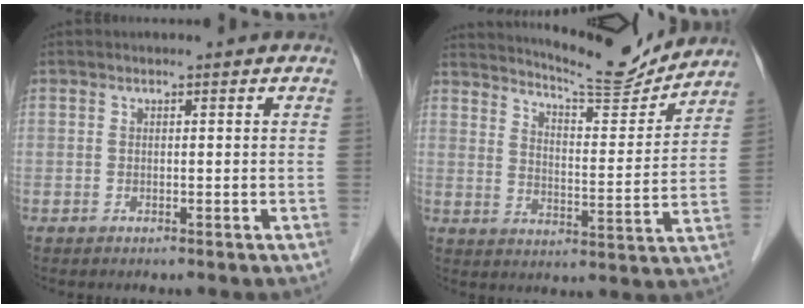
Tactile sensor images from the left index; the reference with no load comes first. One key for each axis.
{"total": 13.2, "fx": 12.7, "fy": 0.4, "fz": 3.3, "tx": -0.060, "ty": -0.016, "tz": 0.183}